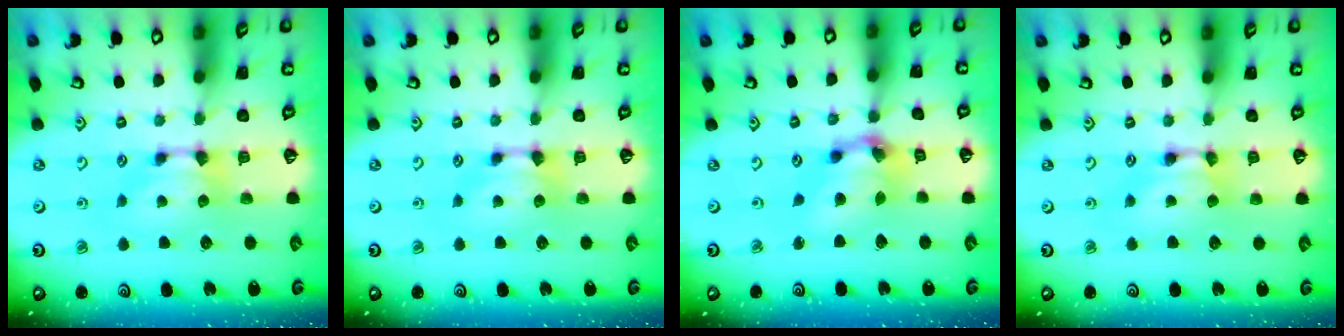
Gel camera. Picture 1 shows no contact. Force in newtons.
{"total": 0.0}
{"total": 7.1, "press": 6.7, "slide": 2.3}
{"total": 1.7, "press": 1.6, "slide": 0.2}